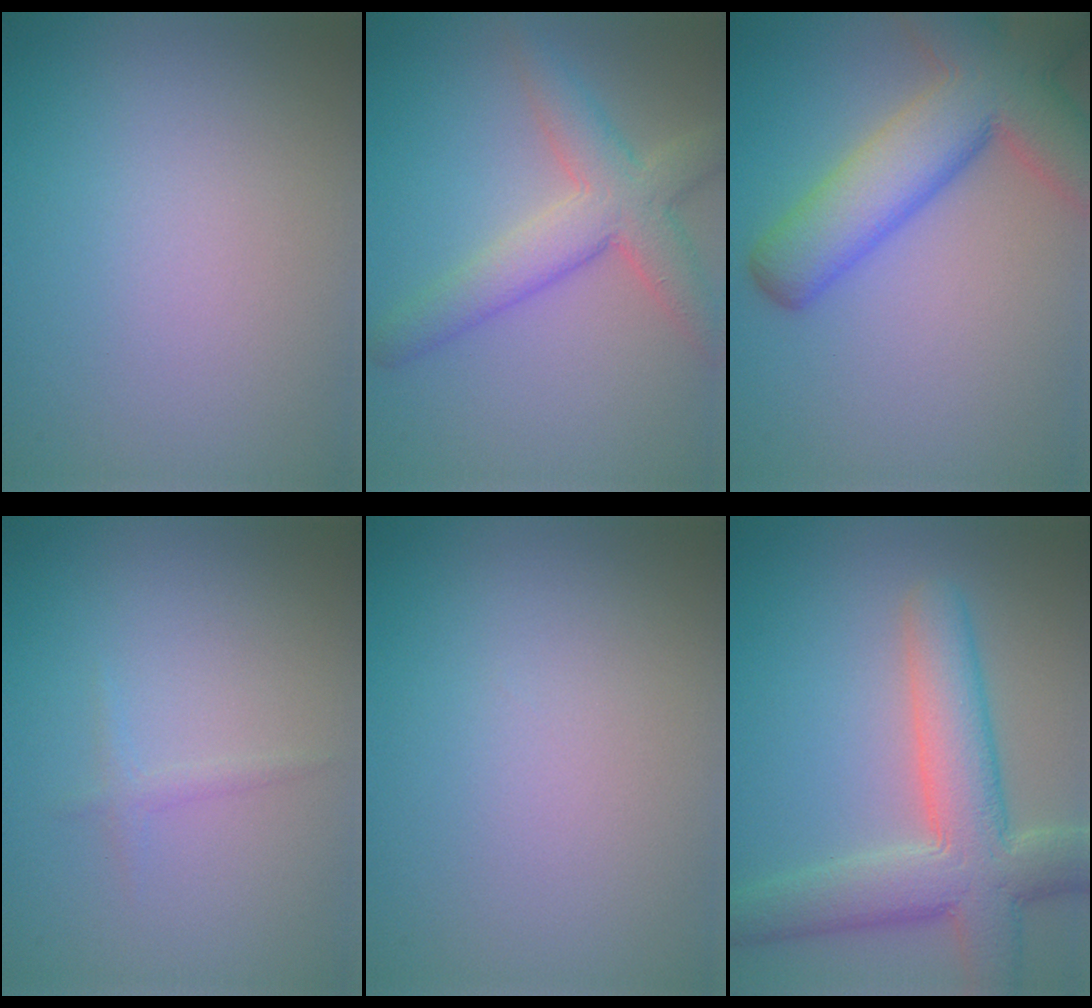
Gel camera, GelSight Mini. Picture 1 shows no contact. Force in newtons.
{"total": 5.3, "press": 5.3, "slide": 0.2}
{"total": 9.1, "press": 9.1, "slide": 0.6}
{"total": 0.8, "press": 0.8, "slide": 0.0}
{"total": 0.0}
{"total": 7.6, "press": 7.6, "slide": 0.6}